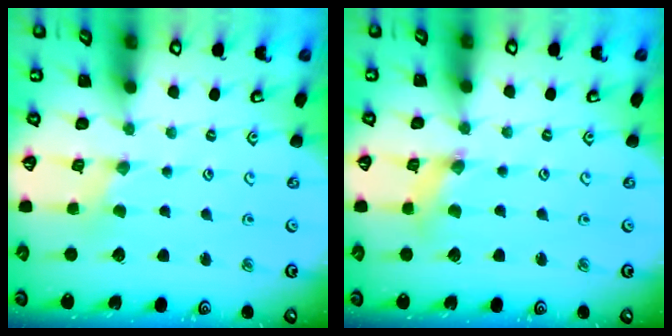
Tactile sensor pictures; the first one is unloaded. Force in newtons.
{"total": 1.8, "press": 1.8, "slide": 0.2}